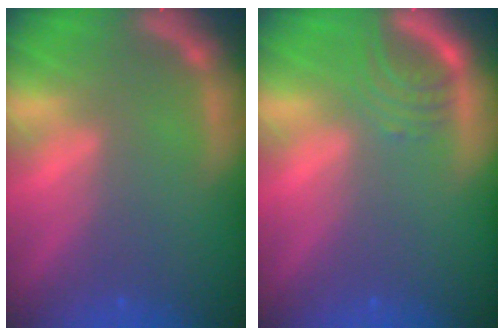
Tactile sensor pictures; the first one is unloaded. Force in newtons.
{"total": 3.0}